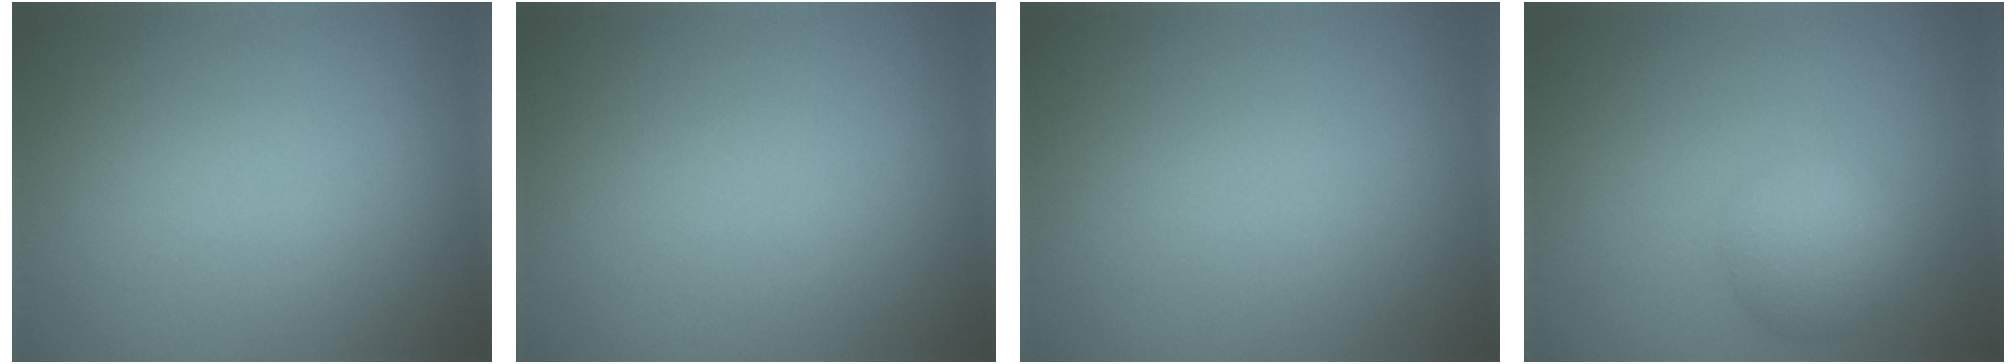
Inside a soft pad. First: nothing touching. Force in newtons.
{"total": 0.0}
{"total": 0.0}
{"total": 3.2, "press": 3.2, "slide": 0.0}